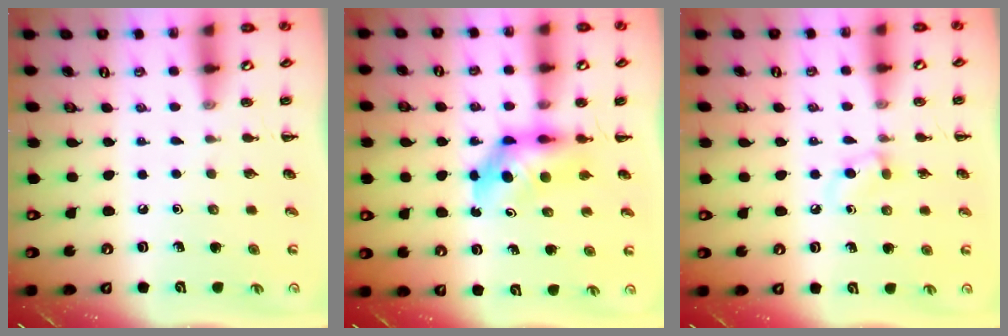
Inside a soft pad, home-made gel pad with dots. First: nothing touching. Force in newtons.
{"total": 5.2, "press": 5.1, "slide": 0.8}
{"total": 4.3, "press": 3.9, "slide": 1.8}